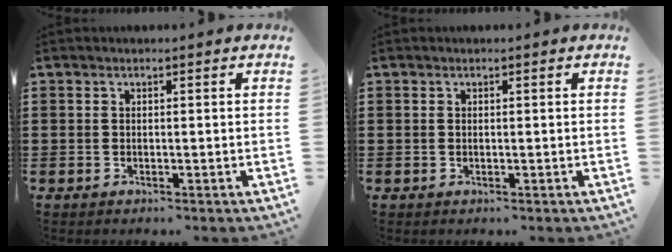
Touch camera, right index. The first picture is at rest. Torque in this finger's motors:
{"motor_torque": [0.04, 0.05, 0.00, -0.01]}